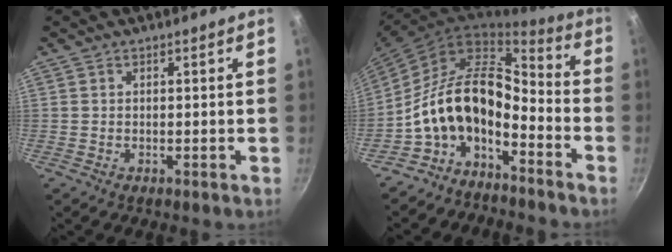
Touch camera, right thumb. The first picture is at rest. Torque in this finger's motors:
{"motor_torque": [0.48, 0.90, 1.38, -1.38, 0.30]}